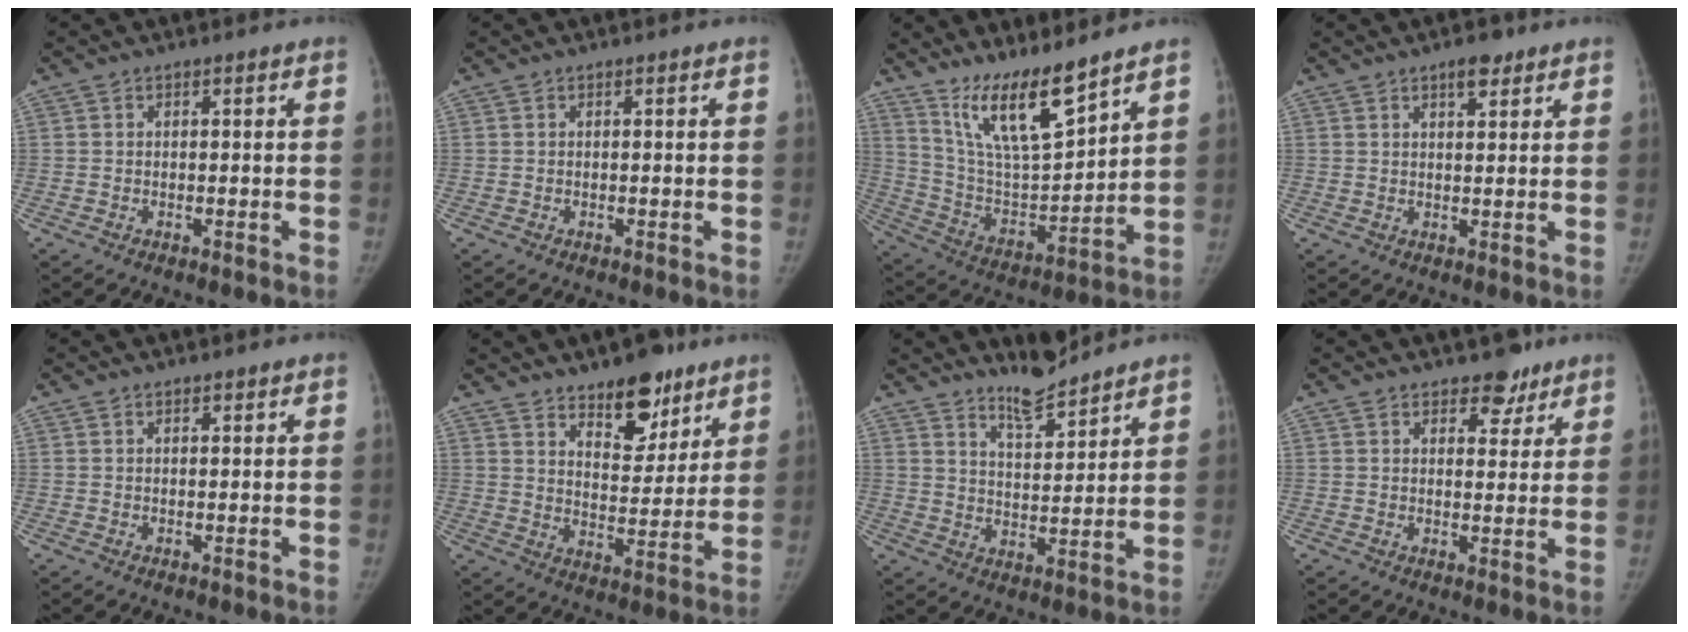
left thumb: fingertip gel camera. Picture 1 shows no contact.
{"total": 0.0}
{"total": 14.9, "force": [11.2, 3.2, 9.2], "torque": [-0.143, -0.075, 0.220]}
{"total": 3.8, "force": [2.5, 1.5, 2.4], "torque": [-0.025, -0.013, 0.037]}
{"total": 0.8, "force": [0.7, 0.3, 0.3], "torque": [-0.005, -0.005, 0.011]}
{"total": 12.8, "force": [9.0, 5.9, 6.9], "torque": [-0.061, -0.062, 0.143]}
{"total": 7.2, "force": [6.7, 1.4, 2.5], "torque": [-0.030, -0.056, 0.120]}
{"total": 5.4, "force": [4.0, 3.0, 2.0], "torque": [0.004, -0.023, 0.058]}